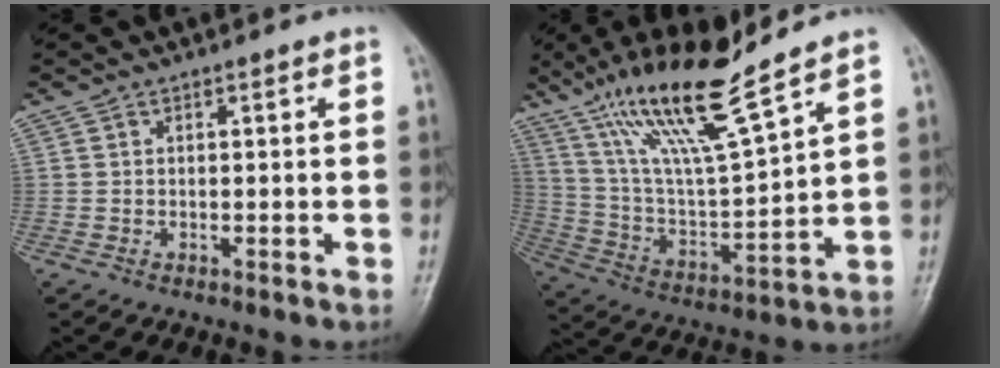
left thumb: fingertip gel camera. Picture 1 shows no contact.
{"total": 18.4, "force": [12.8, 2.4, 12.9], "torque": [-0.224, -0.059, 0.246]}